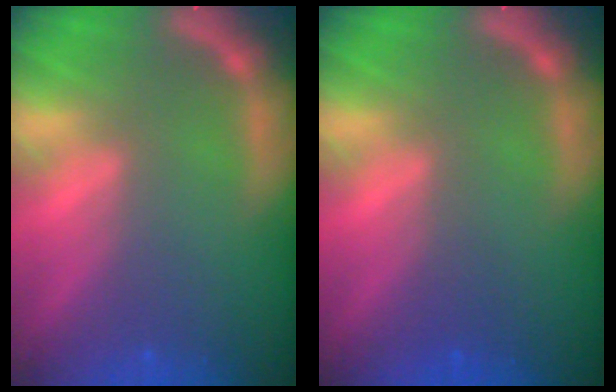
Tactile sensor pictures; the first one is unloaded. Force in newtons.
{"total": 1.0}